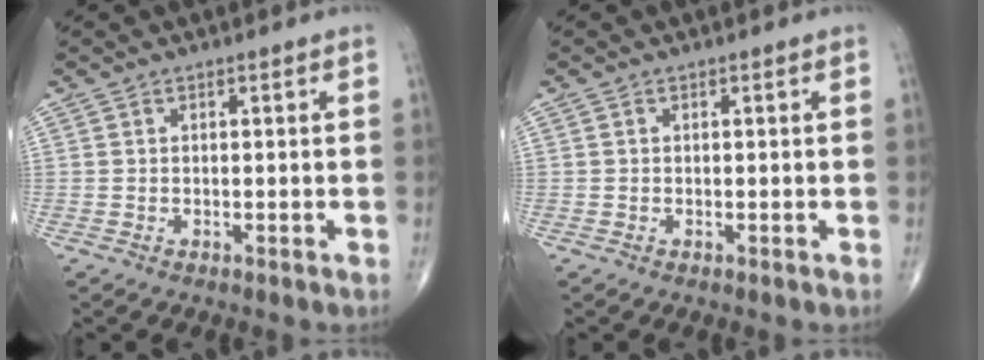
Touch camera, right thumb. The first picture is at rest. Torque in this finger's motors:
{"motor_torque": [-0.11, -0.11, -0.24, 0.00, 0.03]}